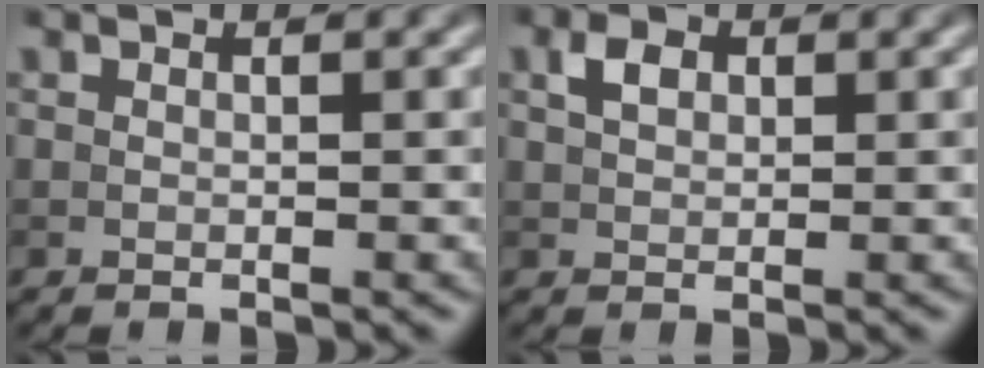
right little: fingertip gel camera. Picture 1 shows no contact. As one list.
[{"total": 2.1, "force": [0.8, 1.4, 1.3], "torque": [-0.028, 0.007, 0.014]}]